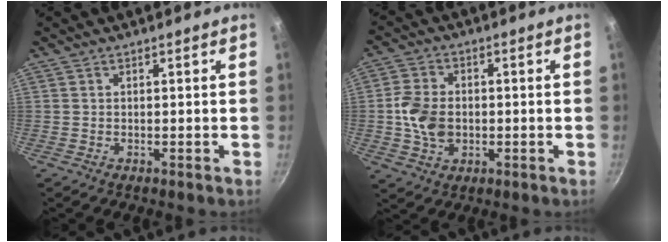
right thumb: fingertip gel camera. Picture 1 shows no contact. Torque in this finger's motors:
{"motor_torque": [0.96, 1.31, 1.09, -0.21, 0.08]}